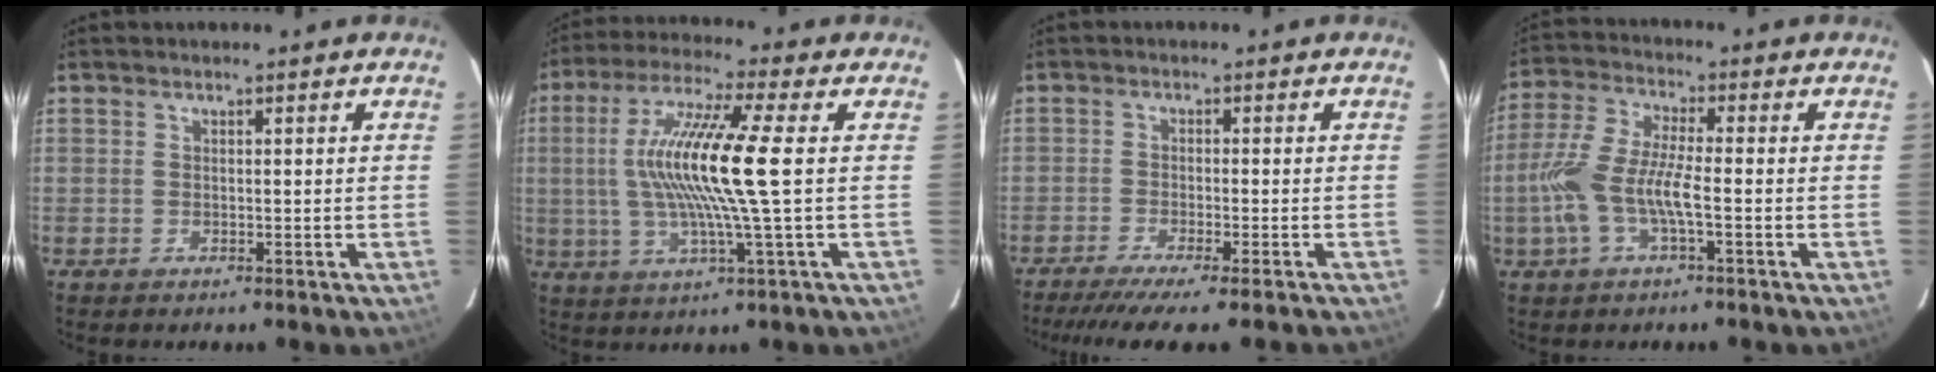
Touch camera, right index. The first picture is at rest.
{"total": 14.5, "force": [0.5, -0.6, 14.5], "torque": [-0.276, 0.001, 0.010]}
{"total": 10.4, "force": [-8.9, -0.4, 5.5], "torque": [-0.109, -0.034, -0.140]}
{"total": 10.2, "force": [-2.6, 2.2, 9.6], "torque": [-0.216, 0.001, -0.050]}